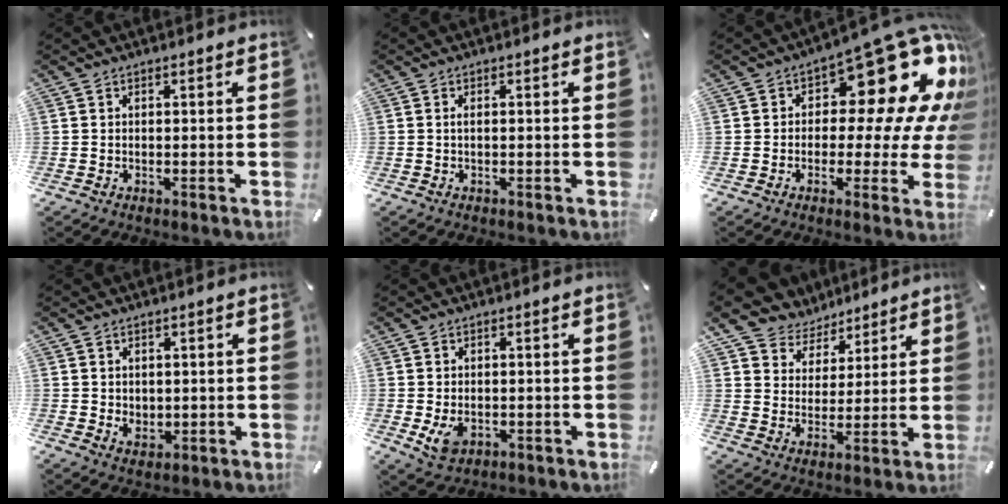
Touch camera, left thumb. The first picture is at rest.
{"total": 0.7, "force": [0.0, 0.1, 0.7], "torque": [-0.015, -0.002, 0.001]}
{"total": 20.3, "force": [8.9, 9.9, 15.3], "torque": [-0.206, -0.070, 0.149]}
{"total": 3.0, "force": [1.3, 2.7, 0.4], "torque": [0.005, -0.005, 0.024]}
{"total": 4.0, "force": [-0.5, 2.9, 2.6], "torque": [-0.042, -0.005, -0.010]}
{"total": 9.3, "force": [6.7, 6.4, 0.7], "torque": [-0.031, -0.052, 0.129]}